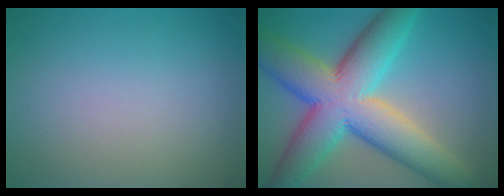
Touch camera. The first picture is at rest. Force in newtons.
{"total": 12.5, "press": 12.5, "slide": 0.7}